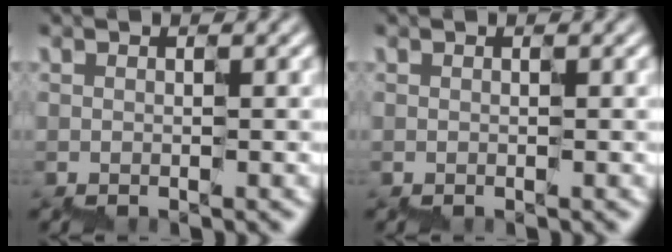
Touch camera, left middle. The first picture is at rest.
{"total": 0.0}